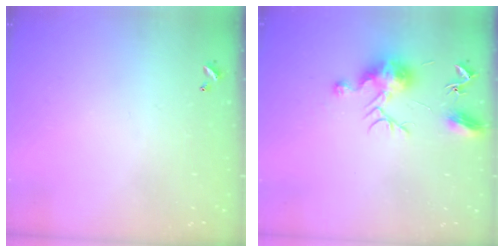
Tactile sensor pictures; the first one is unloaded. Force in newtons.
{"total": 12.0, "press": 12.0, "slide": 0.5}